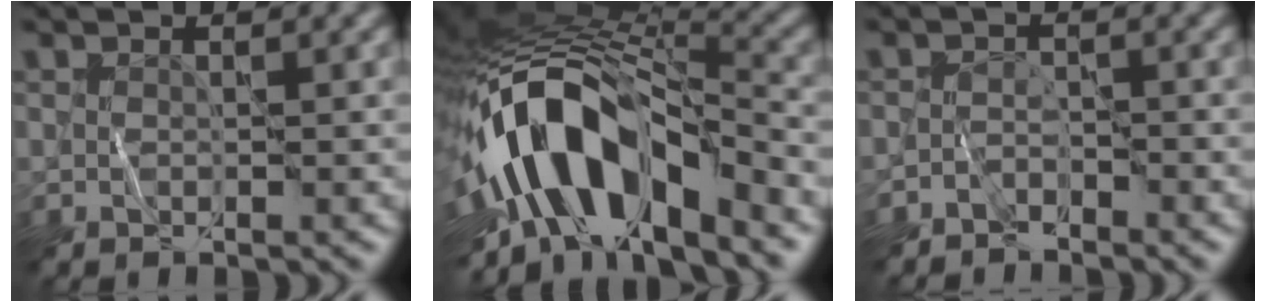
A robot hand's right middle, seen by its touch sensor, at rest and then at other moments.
{"total": 14.0, "force": [-4.6, 6.8, 11.3], "torque": [-0.193, 0.014, -0.086]}
{"total": 1.7, "force": [-1.6, 0.6, 0.3], "torque": [-0.004, 0.007, -0.034]}